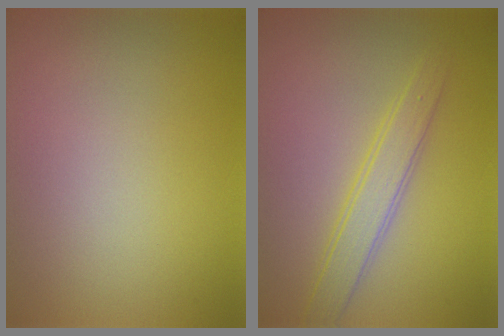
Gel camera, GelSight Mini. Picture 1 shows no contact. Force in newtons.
{"total": 2.9, "press": 2.9, "slide": 0.1}